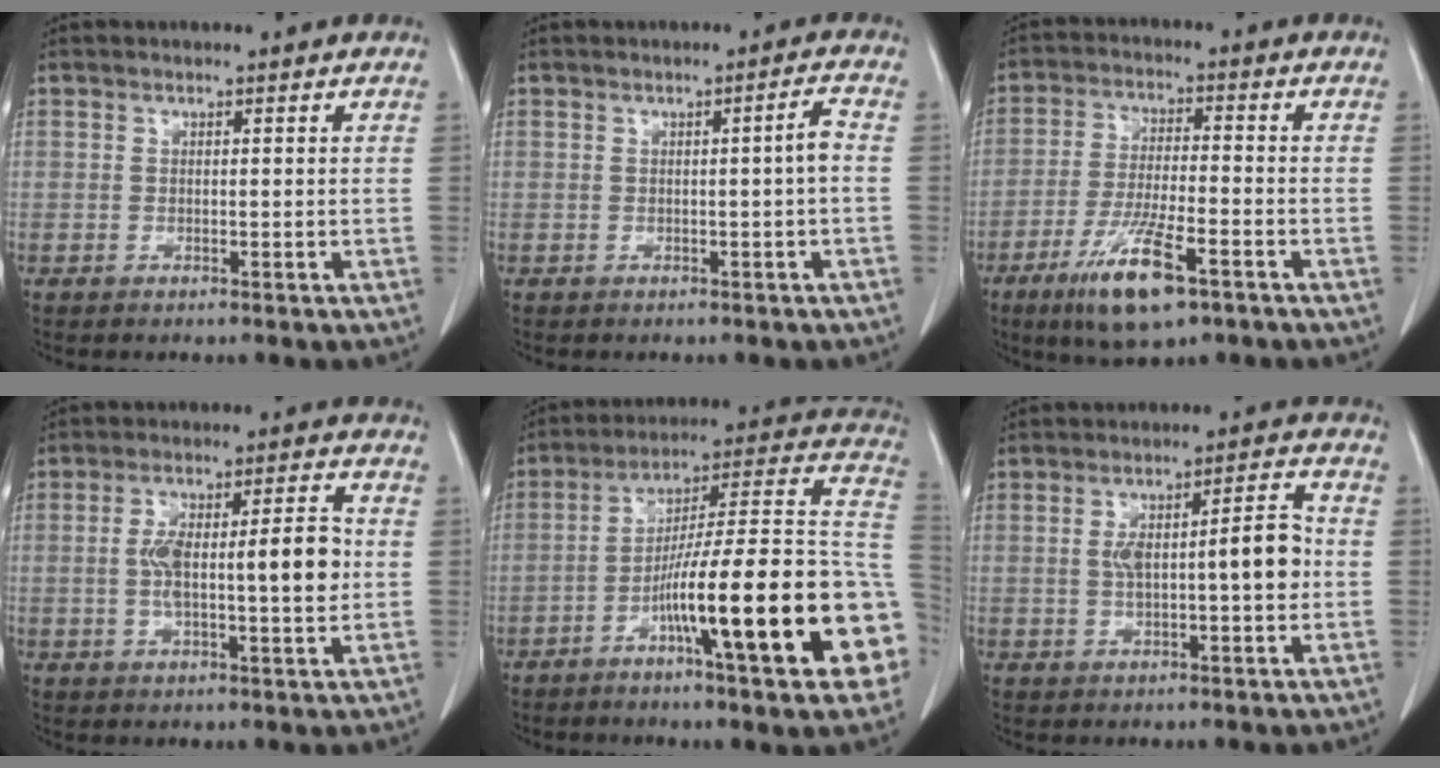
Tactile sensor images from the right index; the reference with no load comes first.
{"total": 2.1, "force": [-0.3, -0.3, 2.1], "torque": [-0.029, 0.002, -0.003]}
{"total": 11.0, "force": [-6.1, 2.1, 9.0], "torque": [-0.174, -0.023, -0.103]}
{"total": 12.1, "force": [0.1, 2.9, 11.7], "torque": [-0.195, 0.024, 0.004]}
{"total": 25.6, "force": [-7.5, 1.5, 24.5], "torque": [-0.278, 0.008, -0.122]}
{"total": 10.0, "force": [-0.1, 2.3, 9.8], "torque": [-0.156, 0.028, 0.001]}